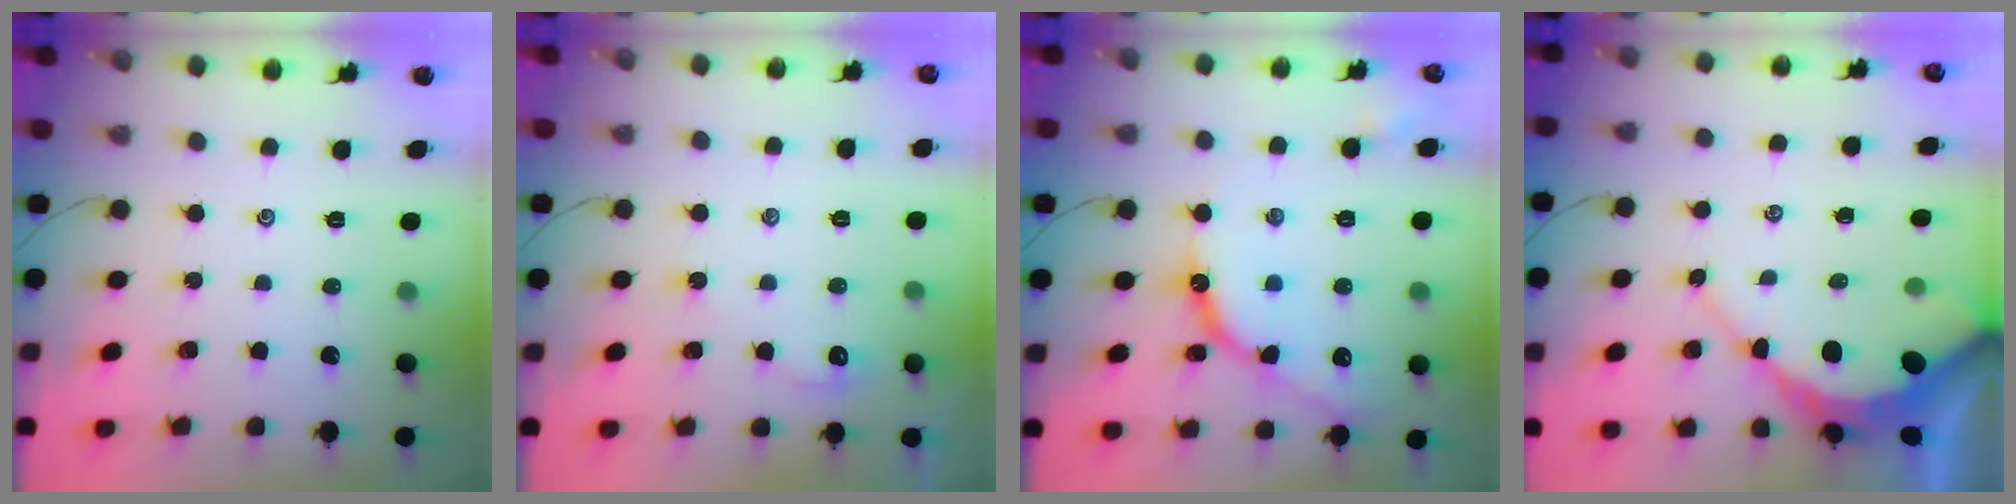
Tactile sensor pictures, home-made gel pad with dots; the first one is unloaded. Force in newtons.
{"total": 1.8, "press": 1.8, "slide": 0.3}
{"total": 12.0, "press": 12.0, "slide": 1.0}
{"total": 8.5, "press": 8.5, "slide": 0.7}